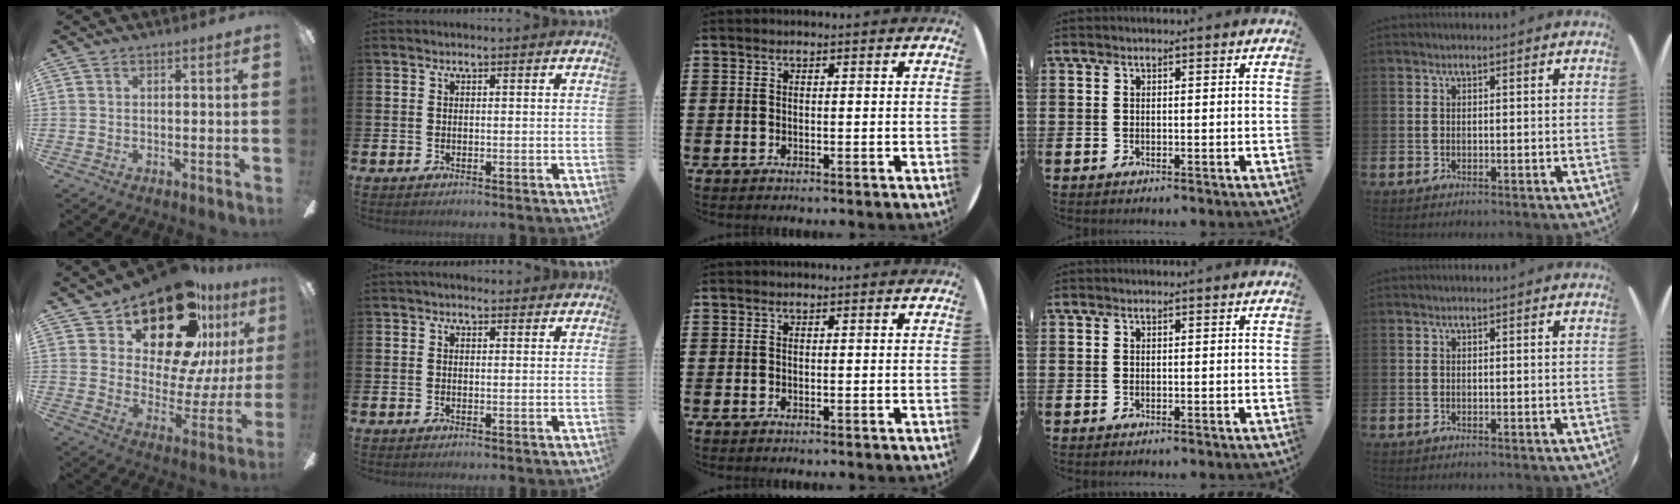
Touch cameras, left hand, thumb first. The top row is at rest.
{"thumb": {"total": 23.7, "force": [16.8, 10.1, 13.4], "torque": [-0.207, -0.107, 0.291]}, "index": {"total": 1.0, "force": [0.8, 0.5, 0.3], "torque": [0.002, 0.005, 0.011]}}